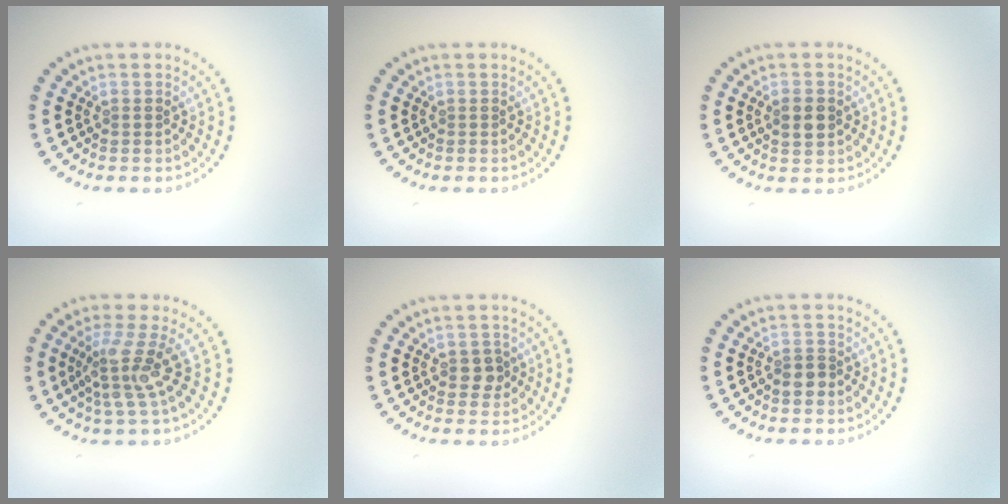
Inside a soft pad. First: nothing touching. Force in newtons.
{"total": 0.0}
{"total": 2.2, "press": 2.2, "slide": 0.1}
{"total": 3.6, "press": 2.5, "slide": 2.6}
{"total": 1.8, "press": 1.7, "slide": 0.4}
{"total": 1.6, "press": 1.5, "slide": 0.7}